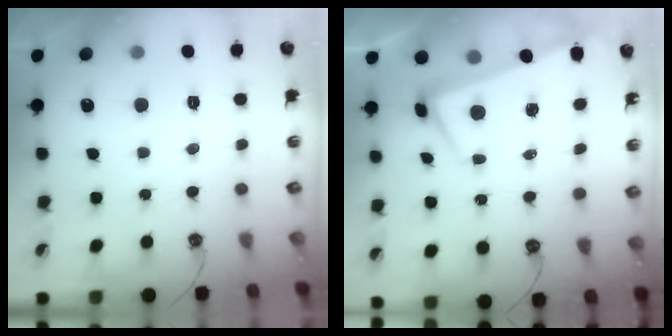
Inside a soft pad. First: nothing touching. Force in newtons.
{"total": 1.5, "press": 0.6, "slide": 1.4}